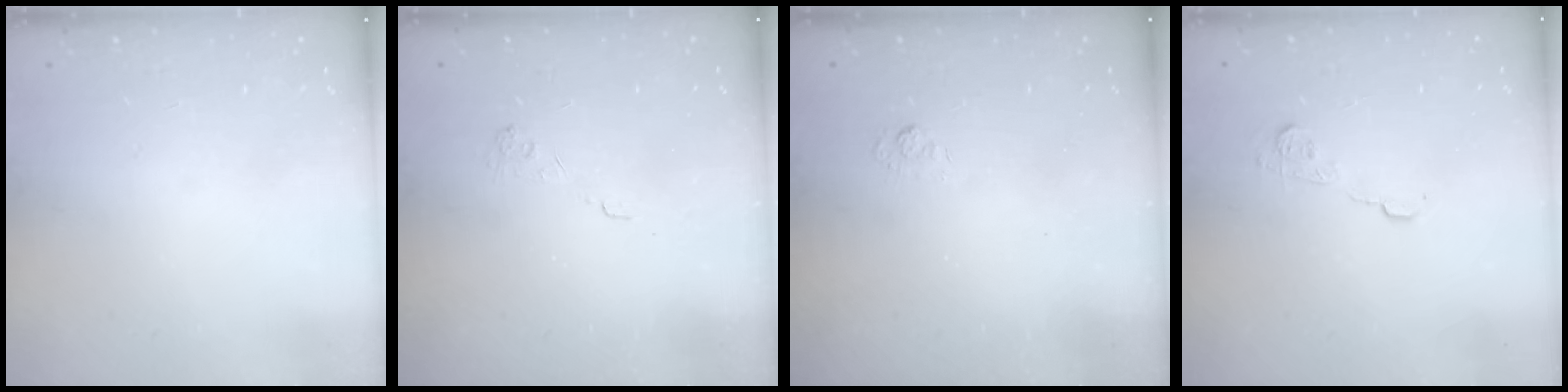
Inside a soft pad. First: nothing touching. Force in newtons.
{"total": 2.1, "press": 1.5, "slide": 1.4}
{"total": 2.7, "press": 2.3, "slide": 1.5}
{"total": 7.0, "press": 7.0, "slide": 0.4}